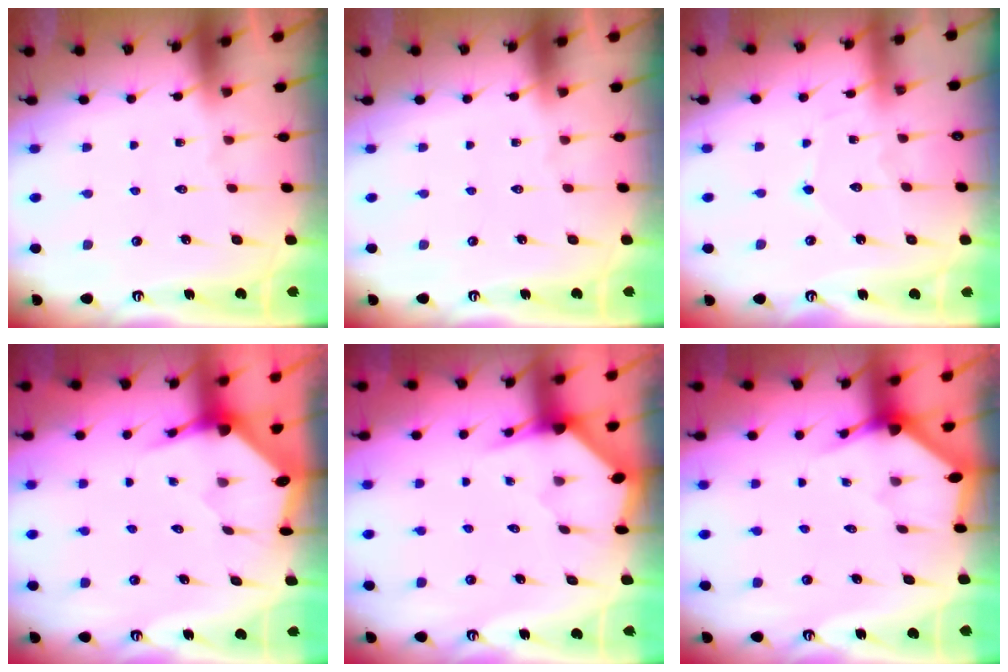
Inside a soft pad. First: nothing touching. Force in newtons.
{"total": 0.0}
{"total": 4.3, "press": 4.2, "slide": 0.2}
{"total": 3.7, "press": 3.6, "slide": 0.5}
{"total": 3.3, "press": 3.3, "slide": 0.3}
{"total": 2.6, "press": 2.6, "slide": 0.1}